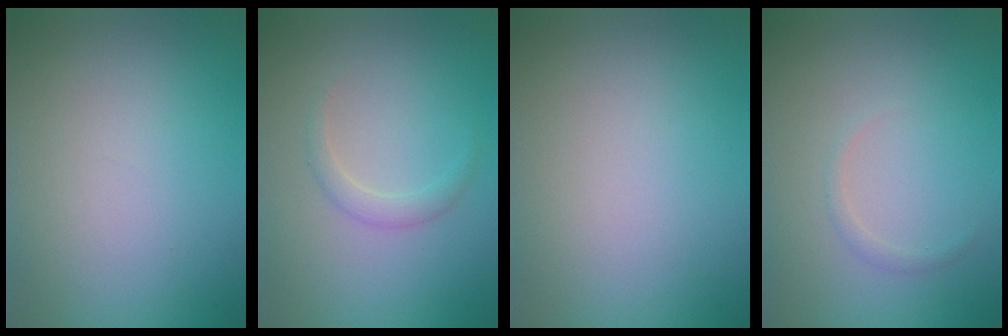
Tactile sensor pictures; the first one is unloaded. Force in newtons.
{"total": 1.2, "press": 1.2, "slide": 0.0}
{"total": 0.0}
{"total": 0.7, "press": 0.7, "slide": 0.1}